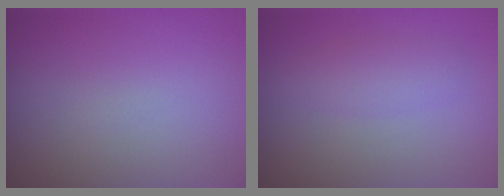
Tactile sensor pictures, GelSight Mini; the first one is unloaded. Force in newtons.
{"total": 1.7, "press": 1.7, "slide": 0.0}